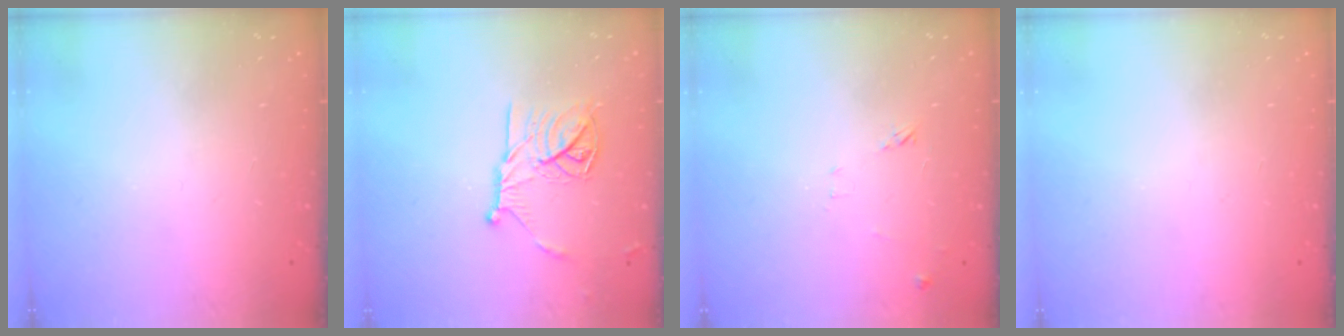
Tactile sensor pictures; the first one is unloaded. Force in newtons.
{"total": 14.3, "press": 14.2, "slide": 0.5}
{"total": 9.4, "press": 9.4, "slide": 0.6}
{"total": 0.0}